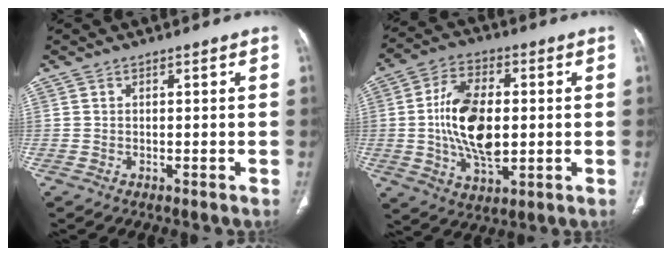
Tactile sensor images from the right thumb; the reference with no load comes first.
{"total": 15.1, "force": [0.1, 8.3, 12.6], "torque": [-0.222, 0.001, 0.003]}